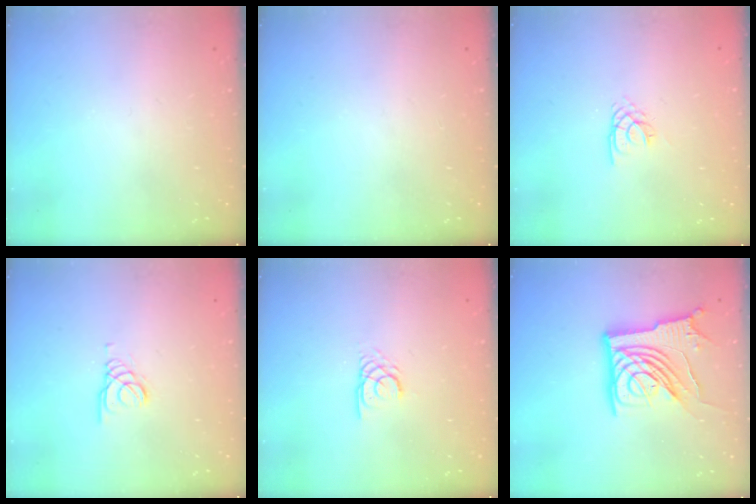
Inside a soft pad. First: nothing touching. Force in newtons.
{"total": 0.0}
{"total": 2.2, "press": 2.2, "slide": 0.3}
{"total": 1.5, "press": 1.5, "slide": 0.1}
{"total": 2.7, "press": 2.7, "slide": 0.1}
{"total": 14.5, "press": 14.4, "slide": 1.2}